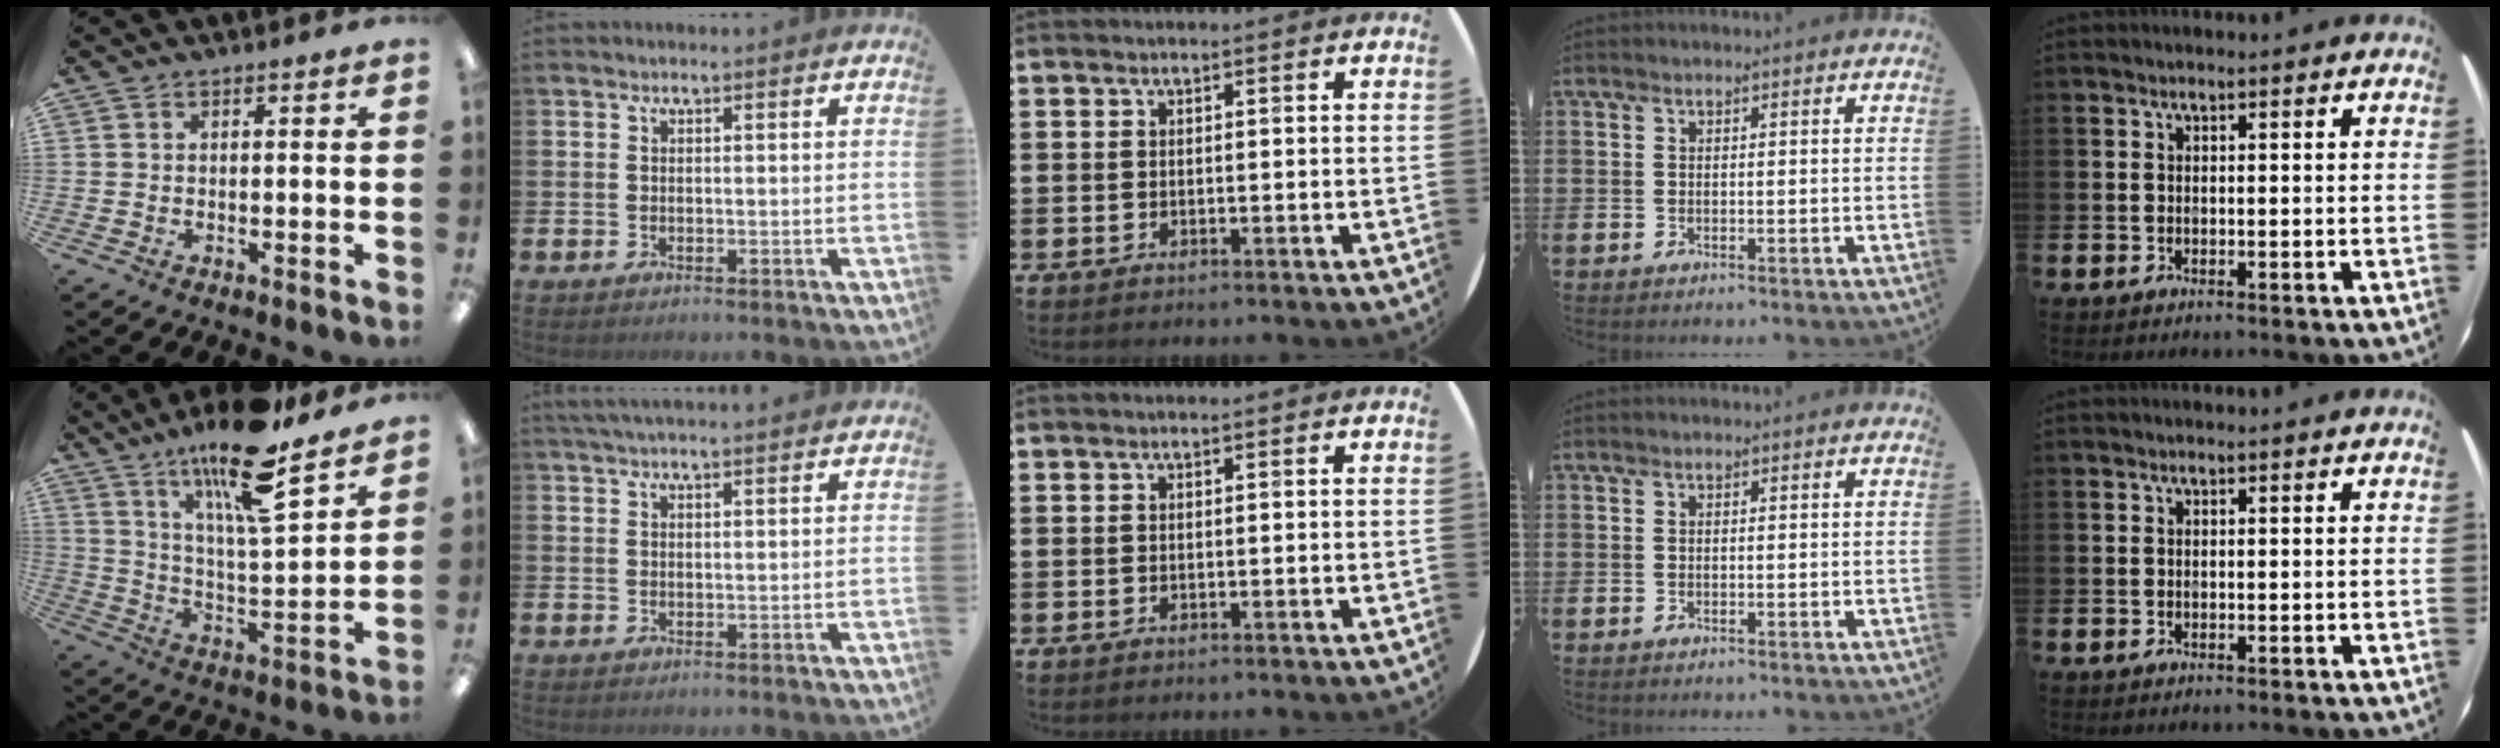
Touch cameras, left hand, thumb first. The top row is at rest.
{"thumb": {"total": 18.1, "force": [13.7, 3.9, 11.2], "torque": [-0.187, -0.090, 0.225]}, "index": {"total": 2.7, "force": [2.6, 0.0, 0.8], "torque": [-0.019, -0.004, 0.047]}}